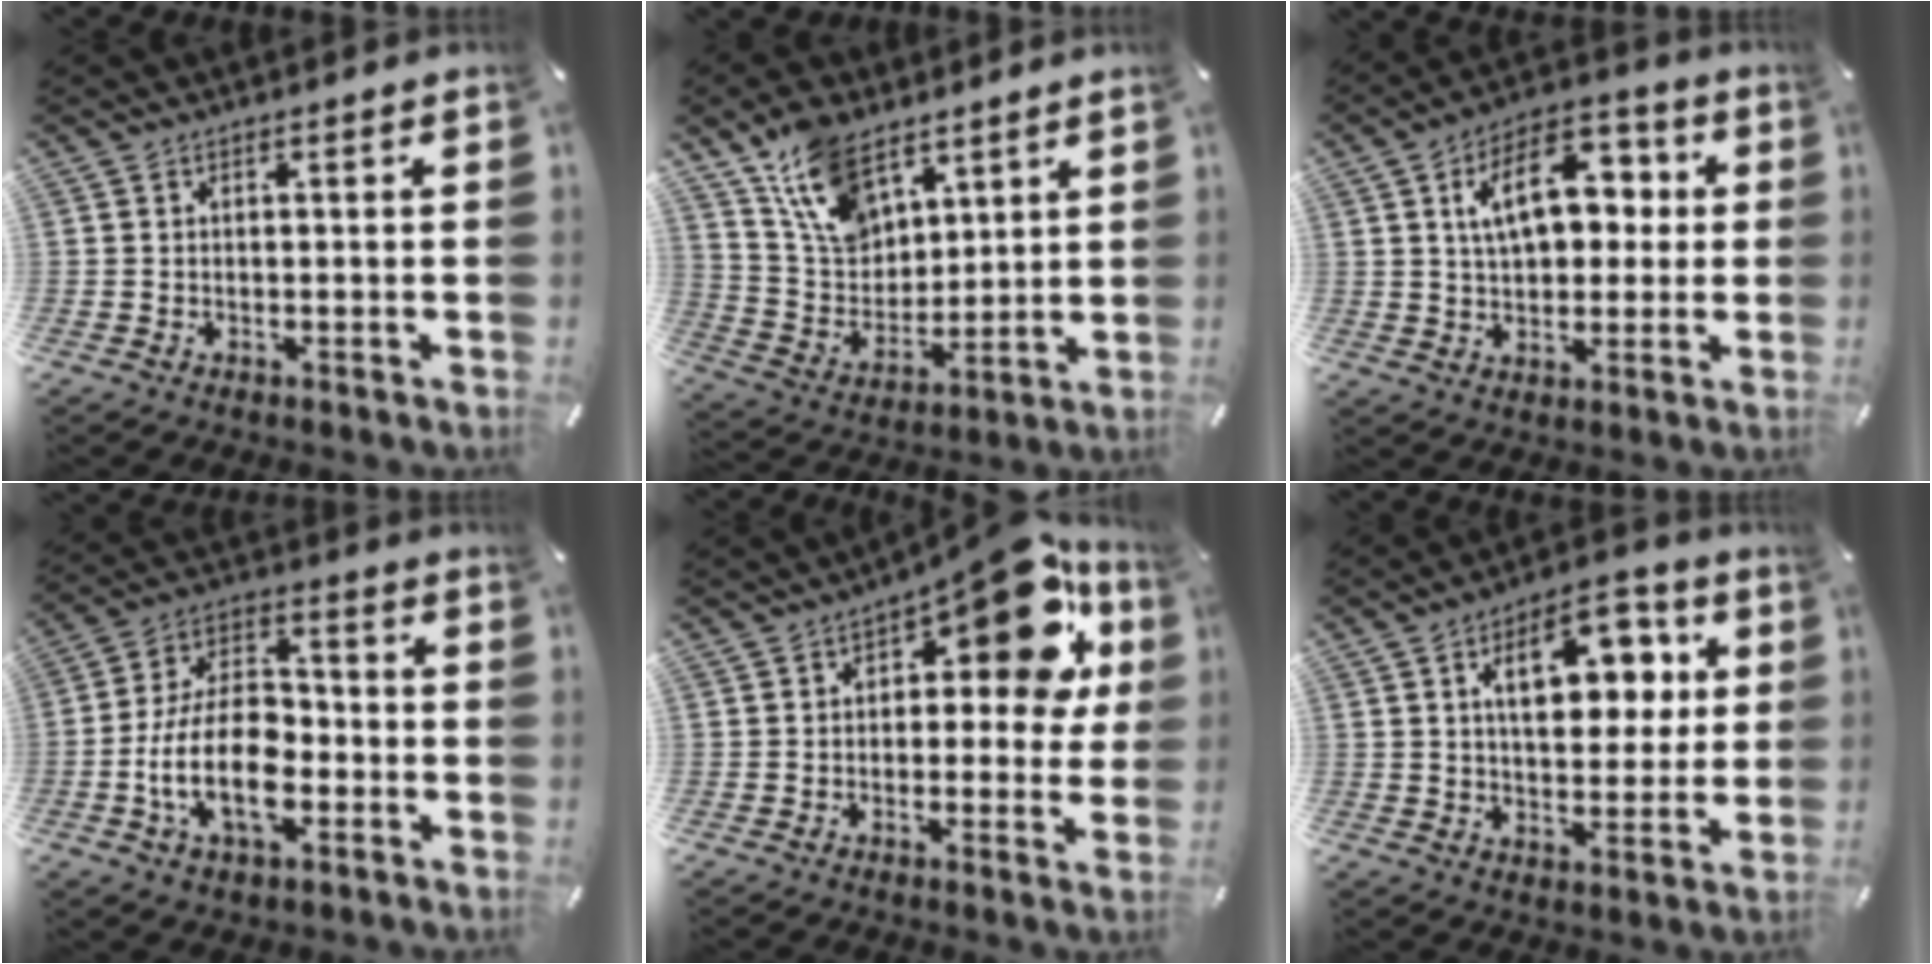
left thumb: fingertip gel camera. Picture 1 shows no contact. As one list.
[{"total": 14.2, "force": [8.8, 8.8, 6.9], "torque": [-0.147, -0.033, 0.172]}, {"total": 13.5, "force": [3.3, 8.6, 9.8], "torque": [-0.162, 0.007, 0.055]}, {"total": 15.4, "force": [-4.8, 9.3, 11.4], "torque": [-0.237, 0.007, -0.089]}, {"total": 15.7, "force": [6.8, 7.1, 12.2], "torque": [-0.150, -0.048, 0.108]}, {"total": 14.9, "force": [5.1, 8.8, 10.8], "torque": [-0.152, -0.008, 0.083]}]